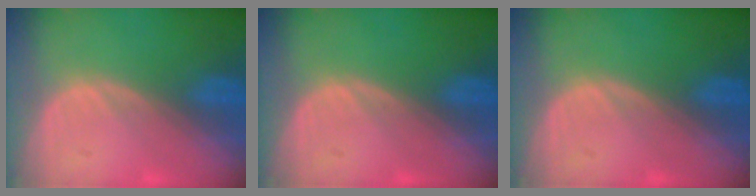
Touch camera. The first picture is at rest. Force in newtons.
{"total": 0.0}
{"total": 0.0}